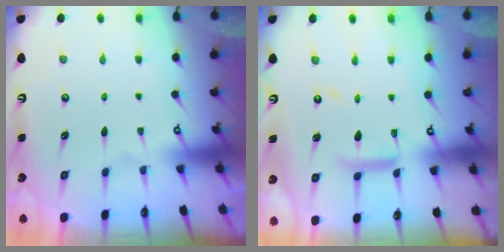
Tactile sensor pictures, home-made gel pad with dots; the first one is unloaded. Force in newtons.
{"total": 11.6, "press": 11.5, "slide": 1.1}